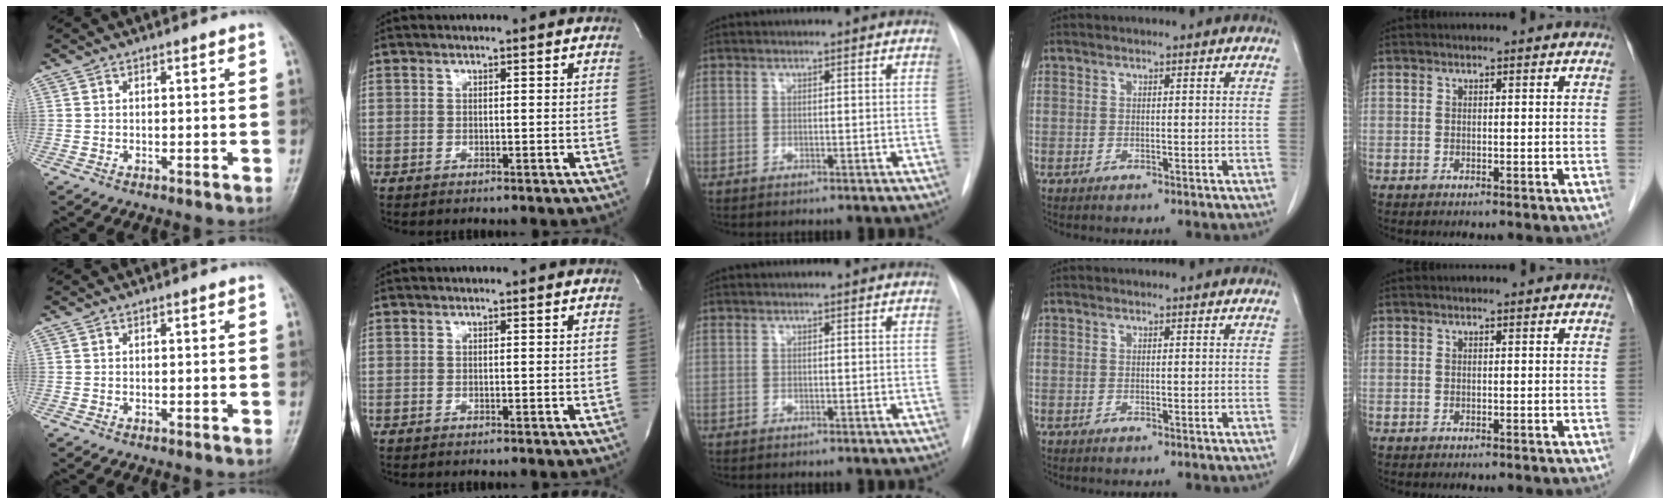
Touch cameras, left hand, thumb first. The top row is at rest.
{}